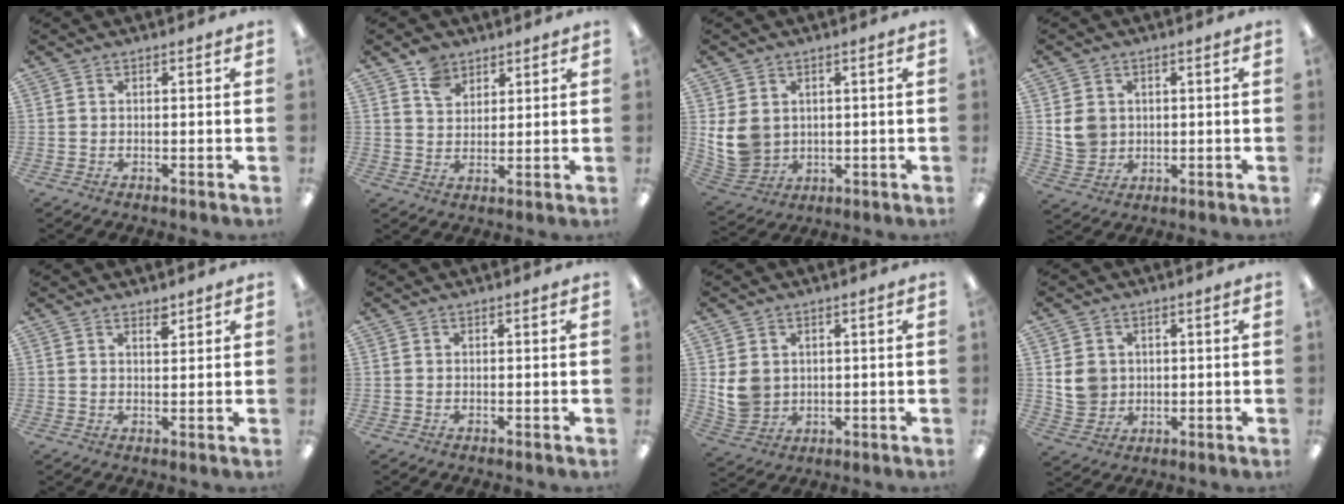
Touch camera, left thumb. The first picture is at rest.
{"total": 5.8, "force": [4.2, 3.8, 1.4], "torque": [-0.026, -0.011, 0.079]}
{"total": 9.2, "force": [1.3, 8.0, 4.5], "torque": [-0.117, 0.004, 0.031]}
{"total": 6.2, "force": [1.4, 5.5, 2.3], "torque": [-0.046, 0.007, 0.028]}
{"total": 2.4, "force": [2.0, 0.9, 0.9], "torque": [-0.005, -0.009, 0.033]}
{"total": 0.0}
{"total": 6.9, "force": [1.2, 6.2, 2.9], "torque": [-0.069, 0.007, 0.028]}
{"total": 6.1, "force": [1.4, 5.6, 2.0], "torque": [-0.028, 0.006, 0.029]}